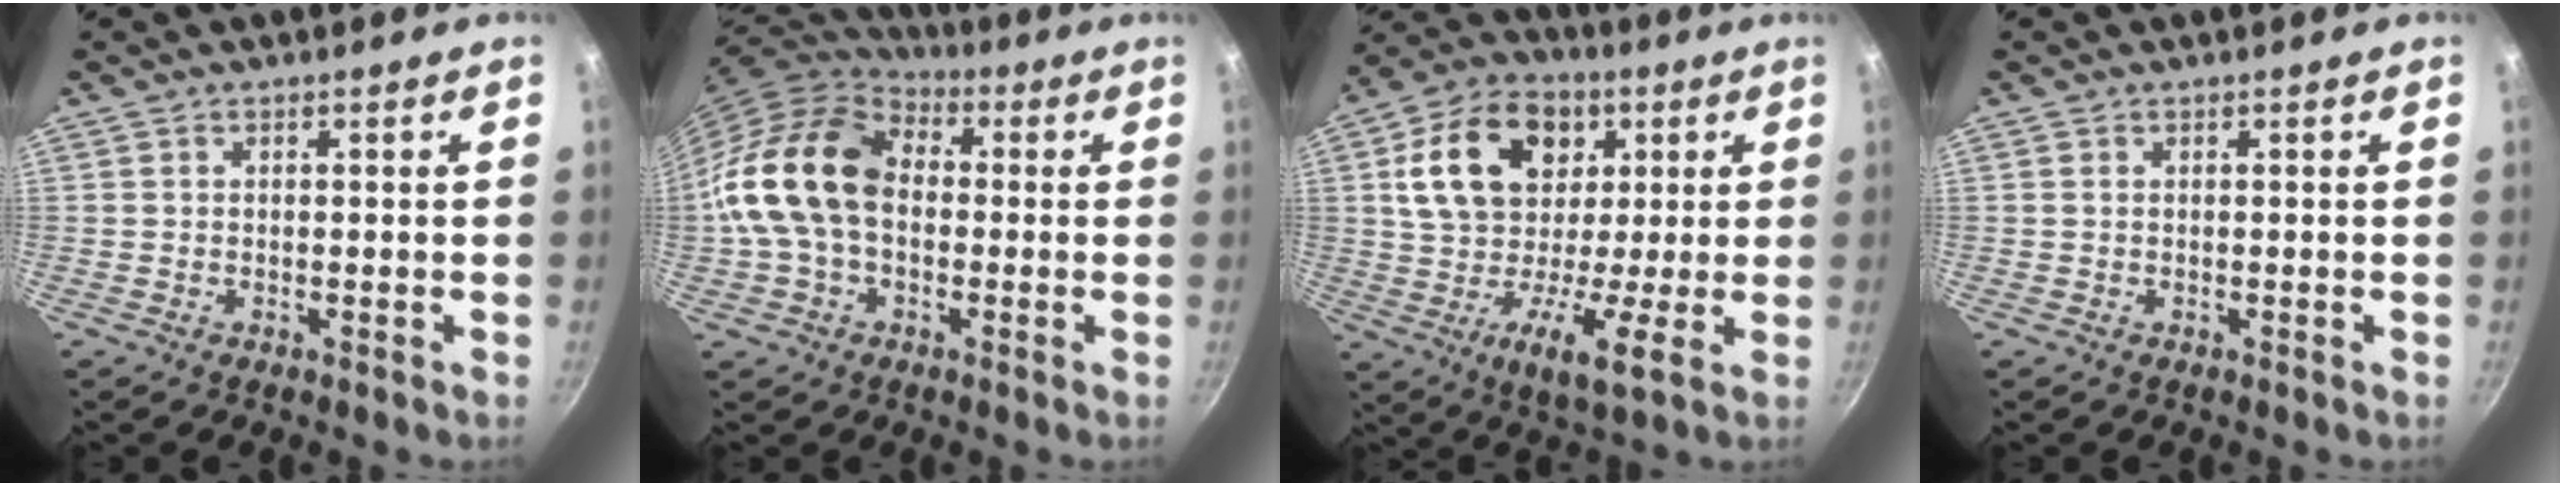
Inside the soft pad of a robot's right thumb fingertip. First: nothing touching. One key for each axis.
{"total": 17.3, "fx": -0.1, "fy": 12.1, "fz": 12.3, "tx": -0.213, "ty": 0.037, "tz": -0.016}
{"total": 19.2, "fx": 4.8, "fy": 13.0, "fz": 13.3, "tx": -0.209, "ty": 0.010, "tz": 0.063}
{"total": 0.0}